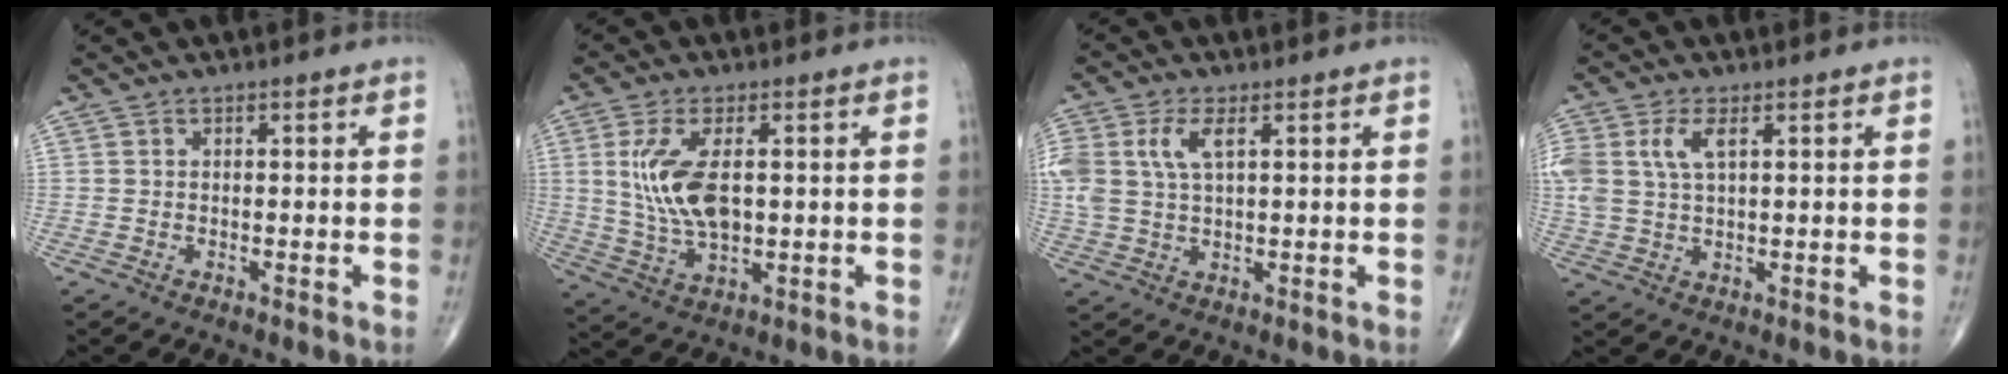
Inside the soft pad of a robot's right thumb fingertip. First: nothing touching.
{"total": 10.8, "force": [1.5, 5.2, 9.3], "torque": [-0.195, -0.009, 0.036]}
{"total": 8.3, "force": [2.7, 4.2, 6.6], "torque": [-0.162, 0.006, 0.057]}
{"total": 7.4, "force": [2.6, 3.8, 5.9], "torque": [-0.143, 0.004, 0.054]}